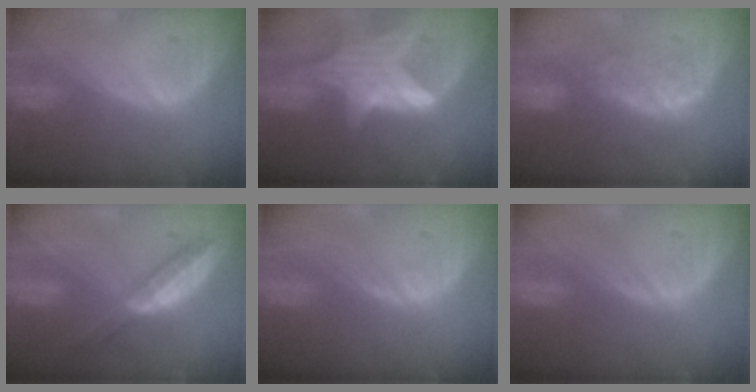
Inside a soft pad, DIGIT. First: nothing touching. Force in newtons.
{"total": 8.6, "press": 8.6, "slide": 0.5}
{"total": 7.7, "press": 7.1, "slide": 3.0}
{"total": 5.8, "press": 5.2, "slide": 2.6}
{"total": 0.5, "press": 0.5, "slide": 0.1}
{"total": 0.0}